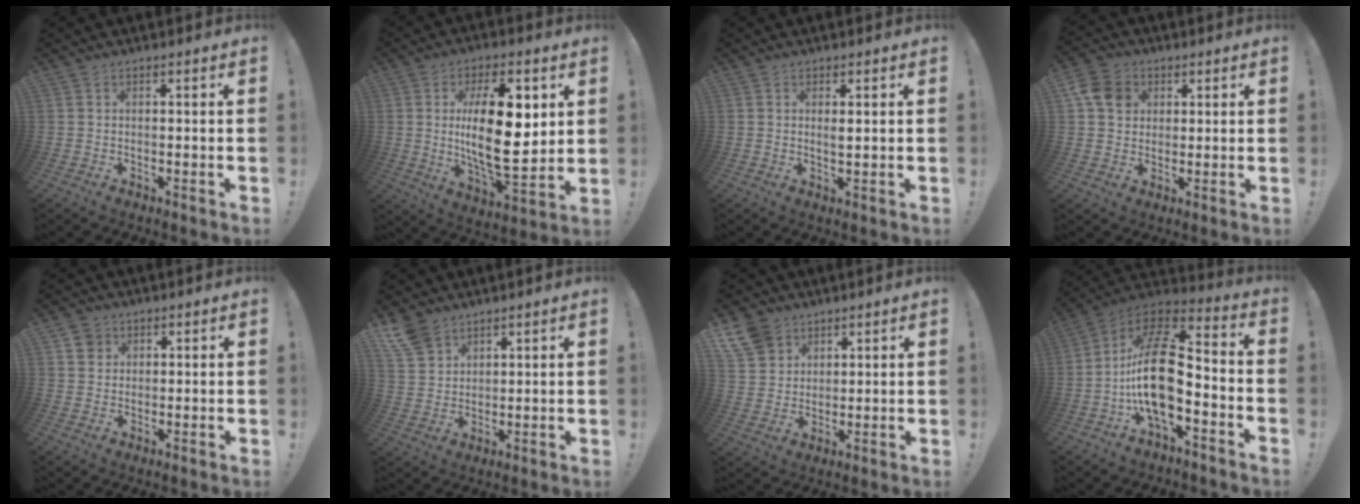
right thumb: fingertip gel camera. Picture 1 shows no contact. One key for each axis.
{"total": 21.0, "fx": 3.4, "fy": 8.7, "fz": 18.8, "tx": -0.316, "ty": -0.015, "tz": 0.048}
{"total": 1.7, "fx": 0.8, "fy": 0.3, "fz": 1.5, "tx": -0.017, "ty": -0.008, "tz": 0.010}
{"total": 8.6, "fx": 3.1, "fy": 7.2, "fz": 3.5, "tx": -0.053, "ty": -0.003, "tz": 0.064}
{"total": 4.0, "fx": 2.2, "fy": 3.3, "fz": 0.6, "tx": 0.001, "ty": -0.008, "tz": 0.039}
{"total": 9.0, "fx": 6.0, "fy": 6.2, "fz": 2.7, "tx": -0.046, "ty": -0.035, "tz": 0.120}
{"total": 9.6, "fx": 6.0, "fy": 7.1, "fz": 2.5, "tx": -0.038, "ty": -0.040, "tz": 0.119}
{"total": 21.4, "fx": -3.9, "fy": 10.6, "fz": 18.2, "tx": -0.354, "ty": 0.028, "tz": -0.063}